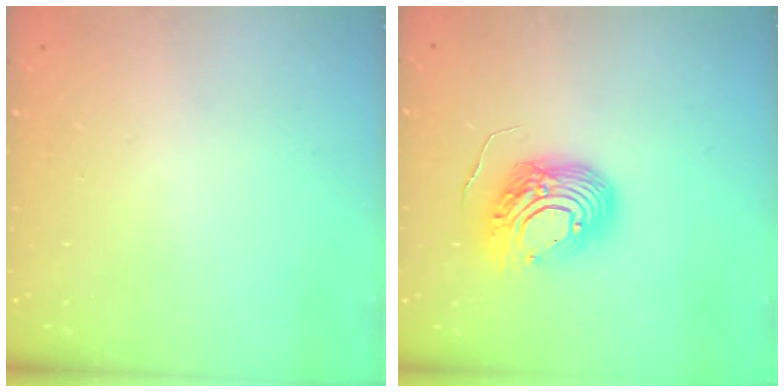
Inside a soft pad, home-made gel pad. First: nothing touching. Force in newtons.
{"total": 15.0, "press": 14.9, "slide": 1.9}